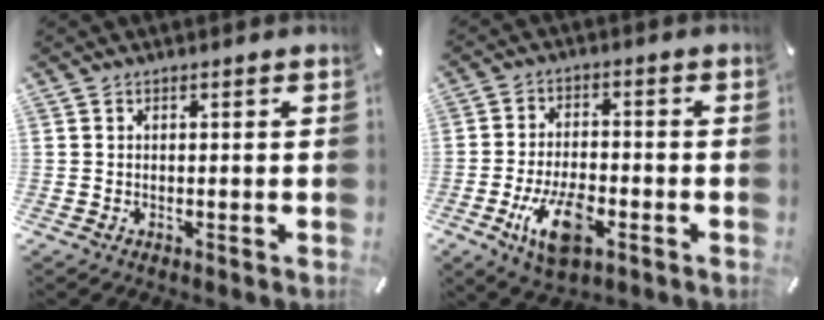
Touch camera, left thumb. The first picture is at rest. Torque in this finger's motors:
{"motor_torque": [-0.29, 1.91, 1.26, 0.59, 0.38]}